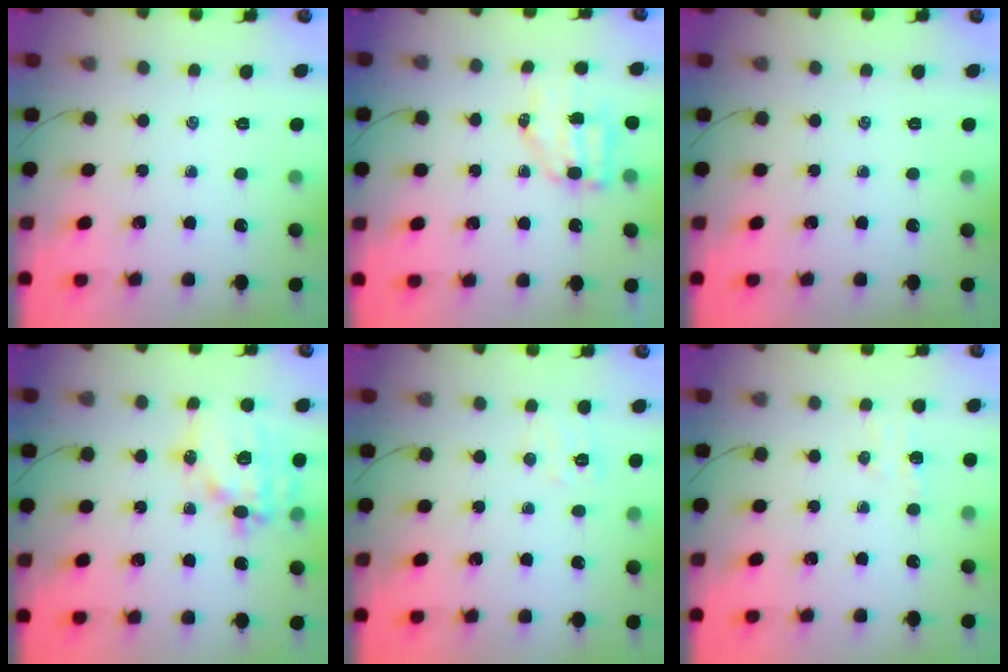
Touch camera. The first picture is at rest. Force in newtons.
{"total": 6.4, "press": 6.4, "slide": 0.9}
{"total": 0.0}
{"total": 15.5, "press": 15.2, "slide": 3.1}
{"total": 5.1, "press": 5.0, "slide": 1.2}
{"total": 4.3, "press": 4.2, "slide": 1.0}